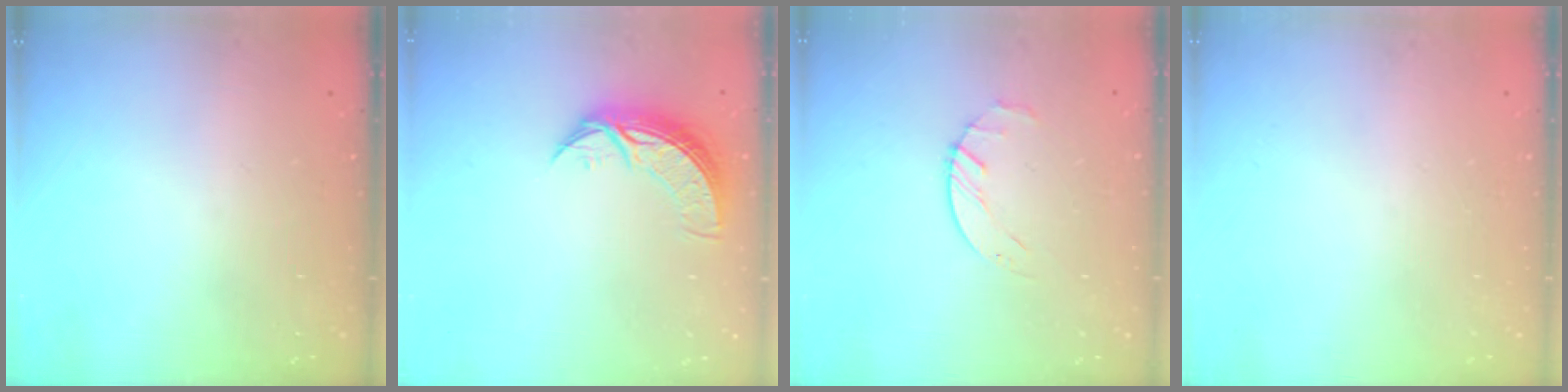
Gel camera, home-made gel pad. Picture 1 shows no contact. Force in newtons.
{"total": 8.5, "press": 8.4, "slide": 0.6}
{"total": 2.7, "press": 2.6, "slide": 0.3}
{"total": 0.0}